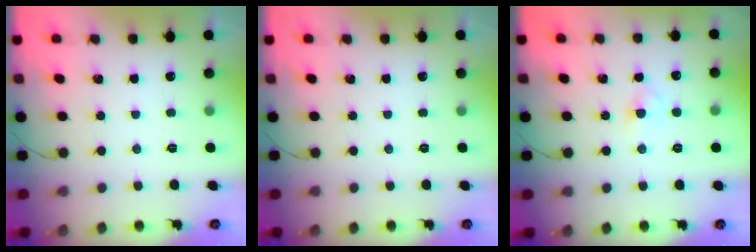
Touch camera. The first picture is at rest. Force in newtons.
{"total": 0.0}
{"total": 2.5, "press": 2.4, "slide": 0.6}